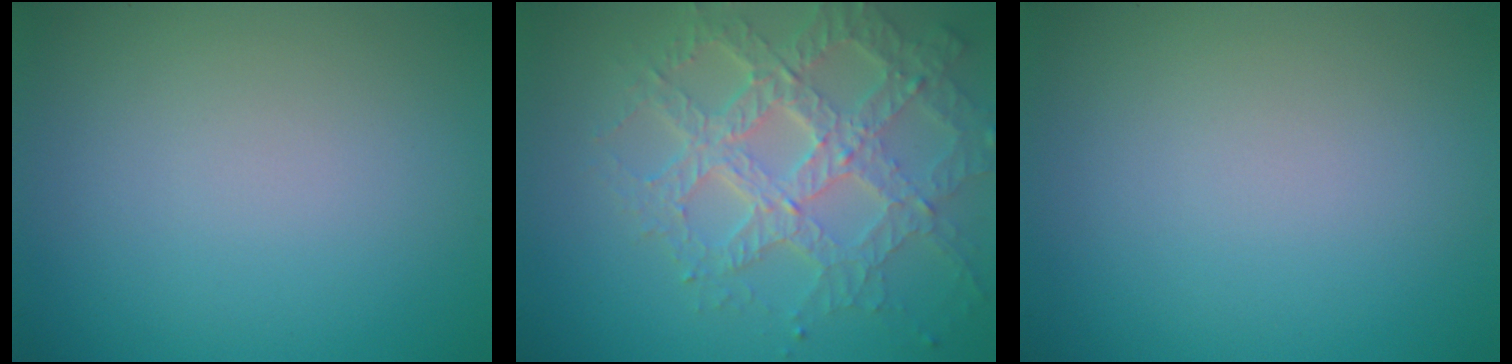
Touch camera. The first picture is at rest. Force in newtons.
{"total": 7.2, "press": 5.1, "slide": 5.1}
{"total": 0.0}